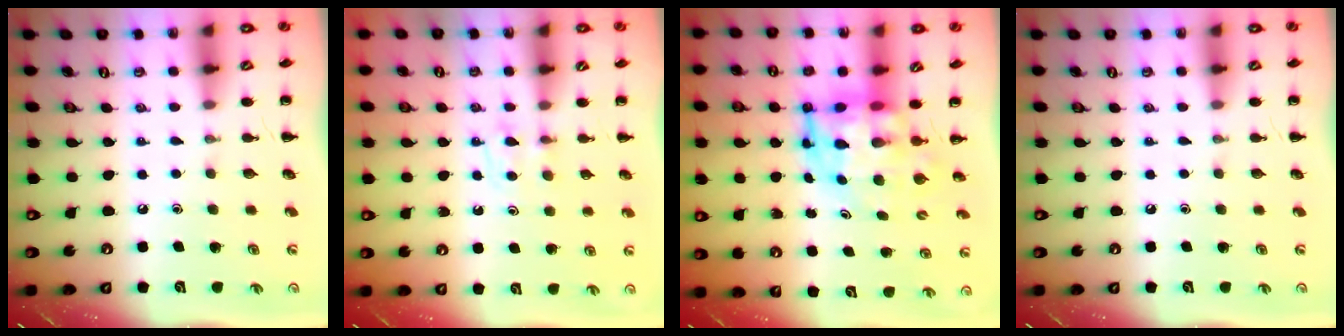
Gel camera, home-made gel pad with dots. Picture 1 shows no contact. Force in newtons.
{"total": 3.3, "press": 2.9, "slide": 1.6}
{"total": 7.5, "press": 7.1, "slide": 2.5}
{"total": 0.0}